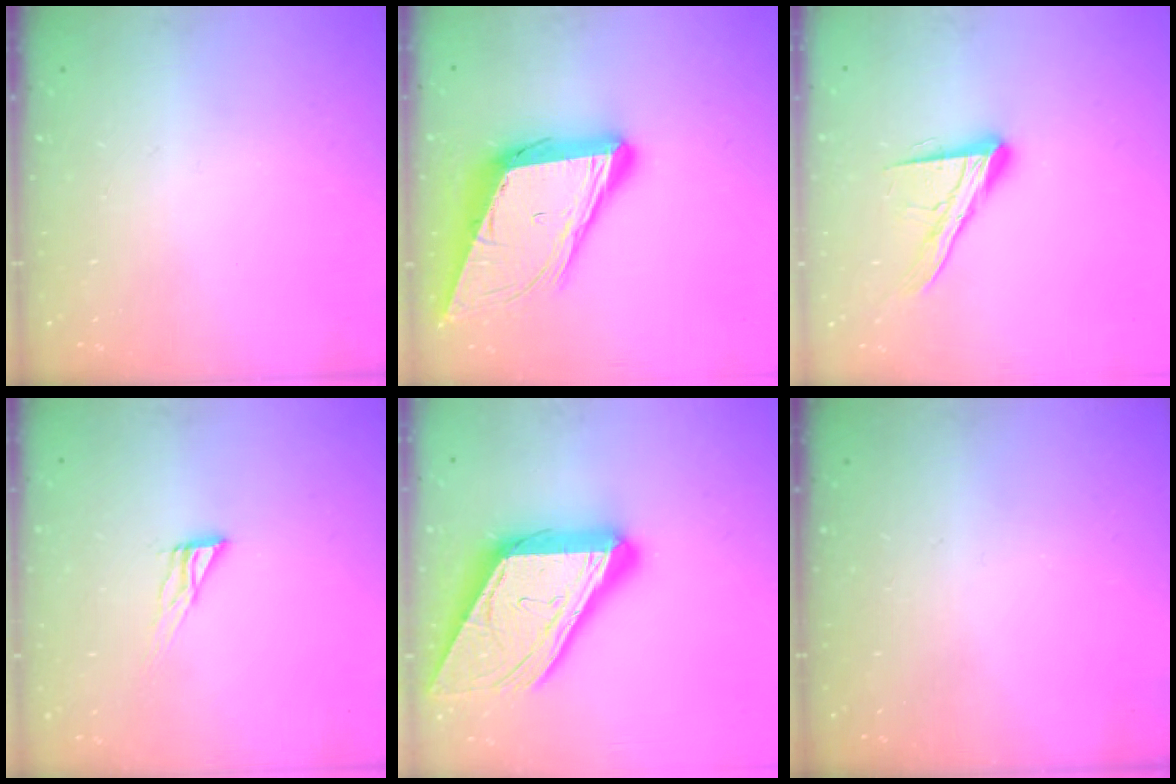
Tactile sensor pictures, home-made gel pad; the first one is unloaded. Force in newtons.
{"total": 17.7, "press": 17.2, "slide": 4.0}
{"total": 14.2, "press": 14.1, "slide": 1.1}
{"total": 6.9, "press": 6.8, "slide": 0.5}
{"total": 24.3, "press": 24.2, "slide": 2.6}
{"total": 0.0}